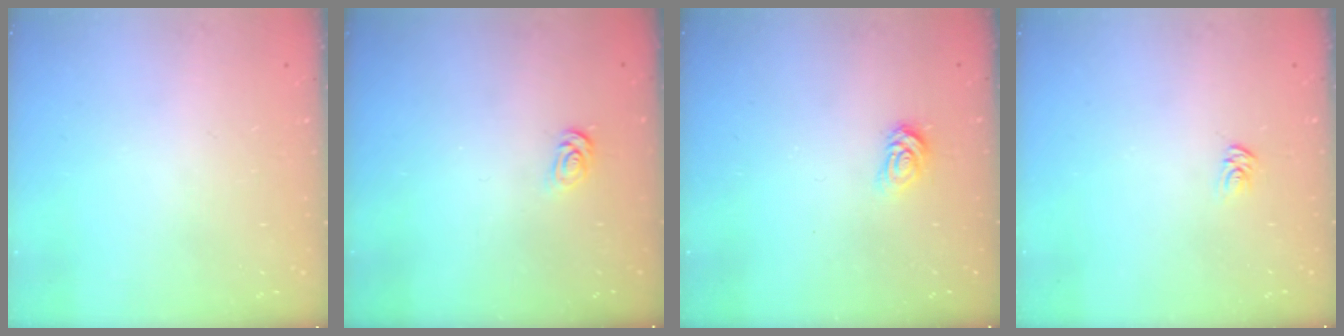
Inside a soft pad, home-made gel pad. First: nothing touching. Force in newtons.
{"total": 2.6, "press": 2.6, "slide": 0.4}
{"total": 5.1, "press": 5.1, "slide": 0.7}
{"total": 2.6, "press": 2.6, "slide": 0.3}